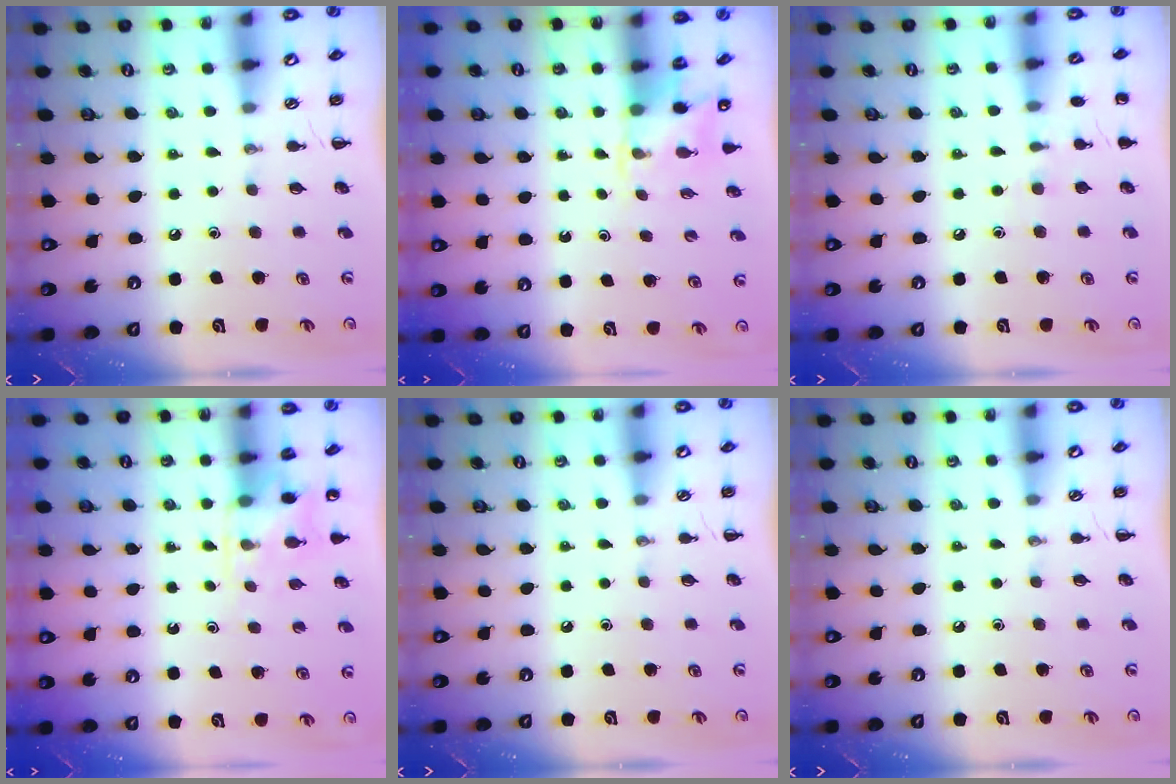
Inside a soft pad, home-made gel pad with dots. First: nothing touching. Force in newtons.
{"total": 2.5, "press": 2.3, "slide": 1.0}
{"total": 4.8, "press": 4.5, "slide": 1.5}
{"total": 4.0, "press": 3.8, "slide": 1.0}
{"total": 0.0}
{"total": 0.0}